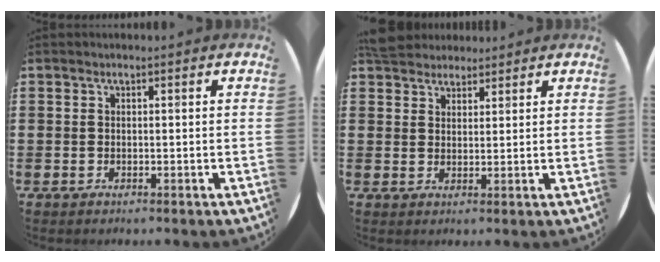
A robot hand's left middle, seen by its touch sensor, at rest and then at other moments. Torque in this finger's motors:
{"motor_torque": [0.85, -1.07, 0.01, 0.02]}